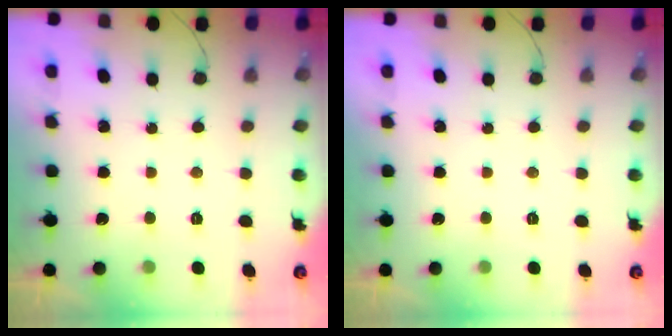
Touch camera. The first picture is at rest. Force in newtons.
{"total": 0.0}